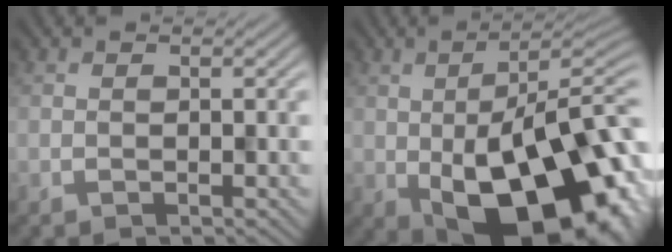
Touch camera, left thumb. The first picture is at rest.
{"total": 19.3, "force": [-4.5, 10.1, 15.8], "torque": [-0.209, -0.007, -0.068]}